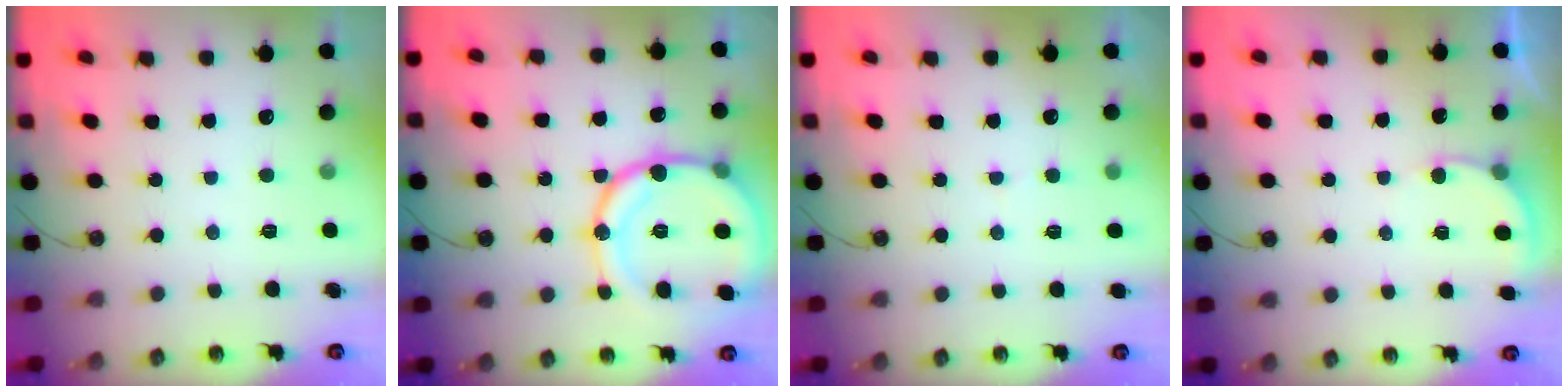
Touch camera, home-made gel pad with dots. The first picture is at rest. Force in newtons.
{"total": 19.5, "press": 19.4, "slide": 2.1}
{"total": 2.8, "press": 2.6, "slide": 1.1}
{"total": 3.5, "press": 3.4, "slide": 0.3}